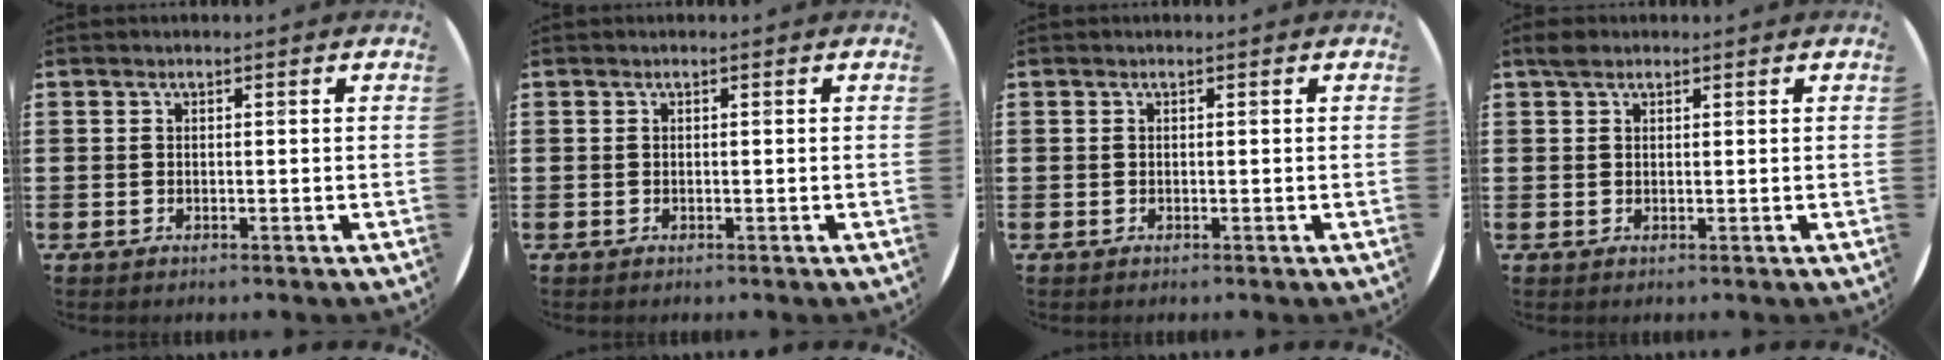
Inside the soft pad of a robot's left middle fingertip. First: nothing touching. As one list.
[{"total": 0.0}, {"total": 0.0}, {"total": 1.4, "force": [1.2, 0.7, 0.5], "torque": [-0.004, 0.002, 0.020]}]